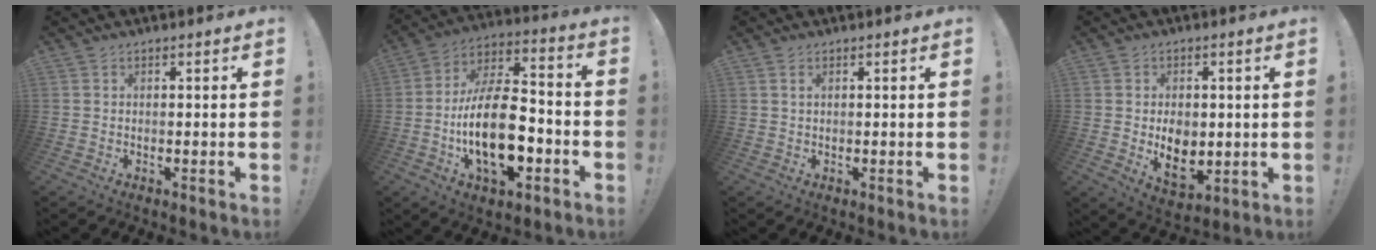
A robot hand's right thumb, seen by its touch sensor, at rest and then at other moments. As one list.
[{"total": 21.6, "force": [-5.8, 11.0, 17.7], "torque": [-0.337, 0.031, -0.091]}, {"total": 1.2, "force": [0.6, 0.5, 0.9], "torque": [-0.019, 0.002, 0.012]}, {"total": 8.6, "force": [0.2, 6.6, 5.5], "torque": [-0.074, -0.011, 0.010]}]